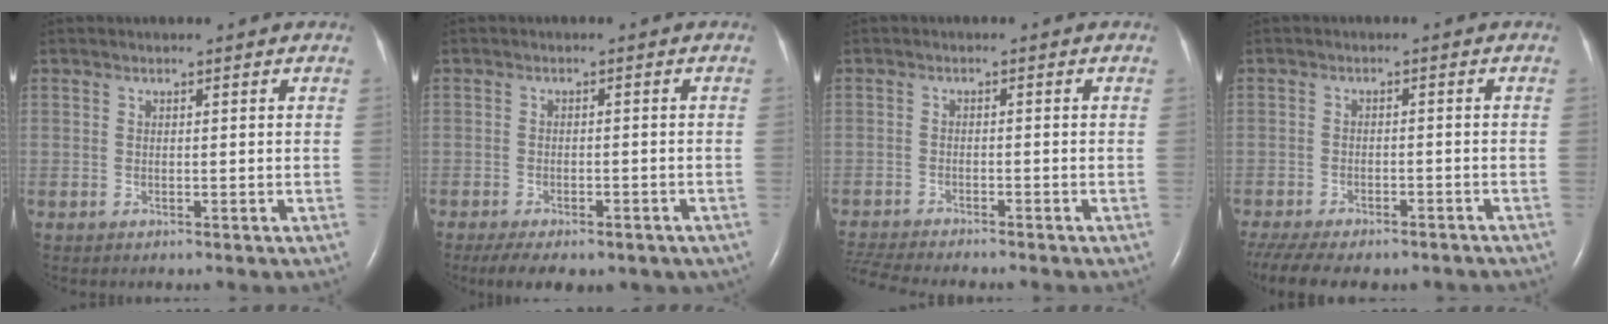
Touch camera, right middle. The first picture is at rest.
{"total": 11.3, "force": [-7.9, 5.1, 6.3], "torque": [-0.102, -0.002, -0.098]}
{"total": 8.5, "force": [-7.8, 0.4, 3.4], "torque": [-0.061, -0.015, -0.125]}
{"total": 16.3, "force": [-13.0, 6.1, 7.6], "torque": [-0.193, -0.017, -0.172]}